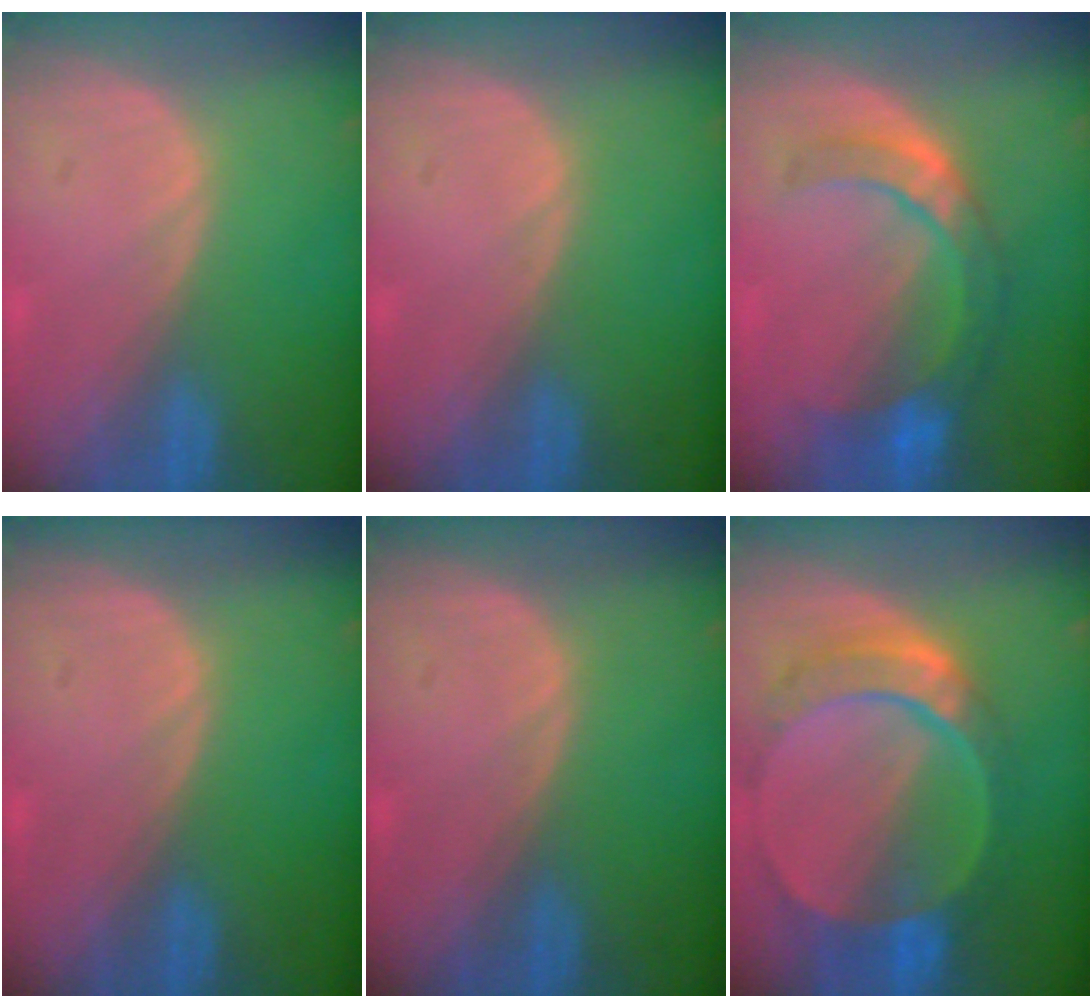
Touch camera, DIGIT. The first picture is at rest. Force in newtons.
{"total": 0.0}
{"total": 7.7, "press": 7.3, "slide": 2.4}
{"total": 0.0}
{"total": 0.0}
{"total": 10.1, "press": 8.6, "slide": 5.4}